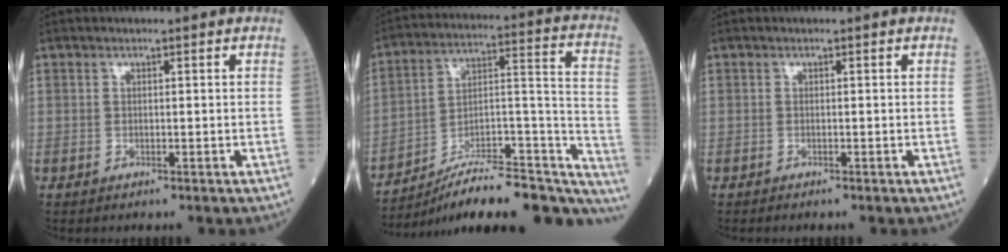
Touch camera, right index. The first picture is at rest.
{"total": 26.1, "force": [-22.0, 6.4, 12.6], "torque": [-0.119, 0.044, -0.313]}
{"total": 0.0}